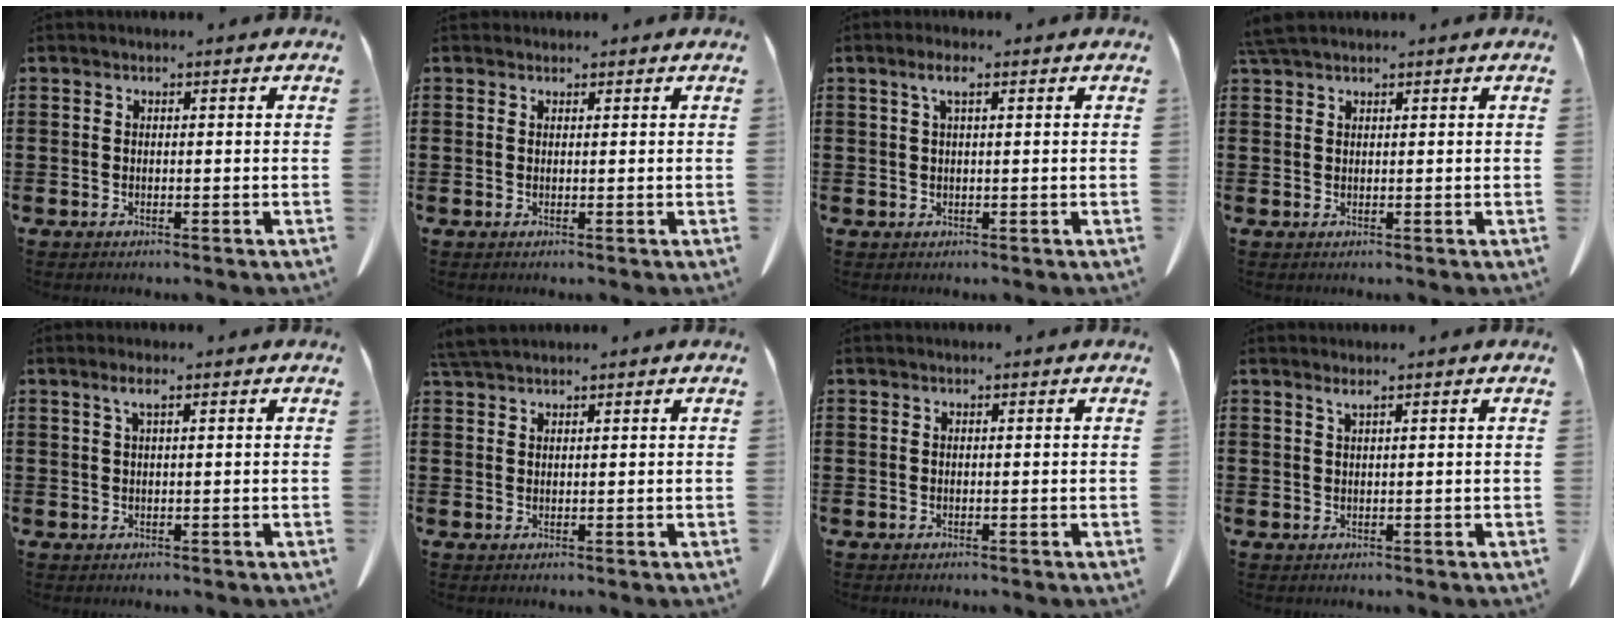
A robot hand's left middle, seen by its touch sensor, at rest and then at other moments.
{"total": 0.8, "force": [0.8, 0.3, 0.0], "torque": [-0.003, -0.001, 0.016]}
{"total": 2.6, "force": [1.0, 0.6, 2.3], "torque": [-0.049, 0.005, 0.017]}
{"total": 2.5, "force": [2.1, 0.4, 1.3], "torque": [-0.032, 0.001, 0.041]}
{"total": 1.9, "force": [0.8, 0.3, 1.7], "torque": [-0.035, 0.002, 0.013]}
{"total": 2.9, "force": [2.6, 0.4, 1.2], "torque": [-0.031, -0.001, 0.052]}
{"total": 0.0}
{"total": 1.2, "force": [0.8, -0.1, 0.9], "torque": [-0.020, -0.003, 0.016]}